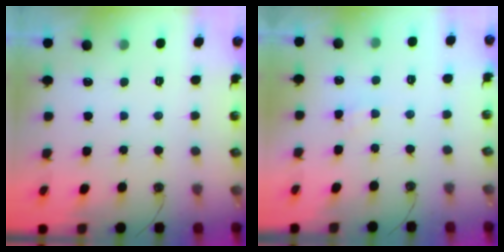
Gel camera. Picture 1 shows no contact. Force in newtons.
{"total": 3.8, "press": 3.8, "slide": 0.6}